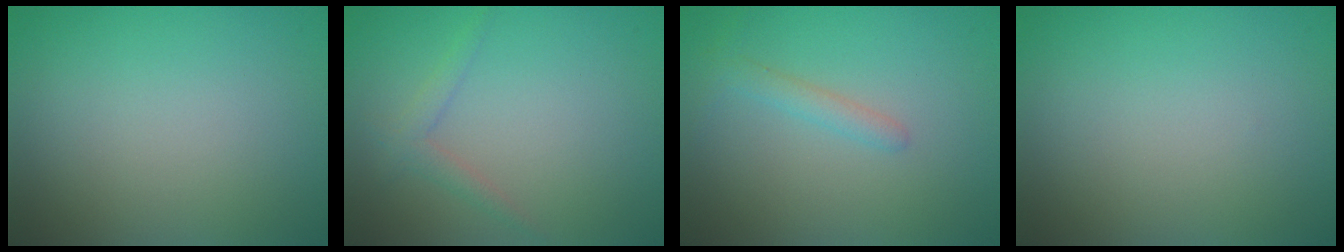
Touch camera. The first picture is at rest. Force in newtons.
{"total": 1.4, "press": 1.4, "slide": 0.1}
{"total": 1.4, "press": 1.4, "slide": 0.0}
{"total": 0.0}